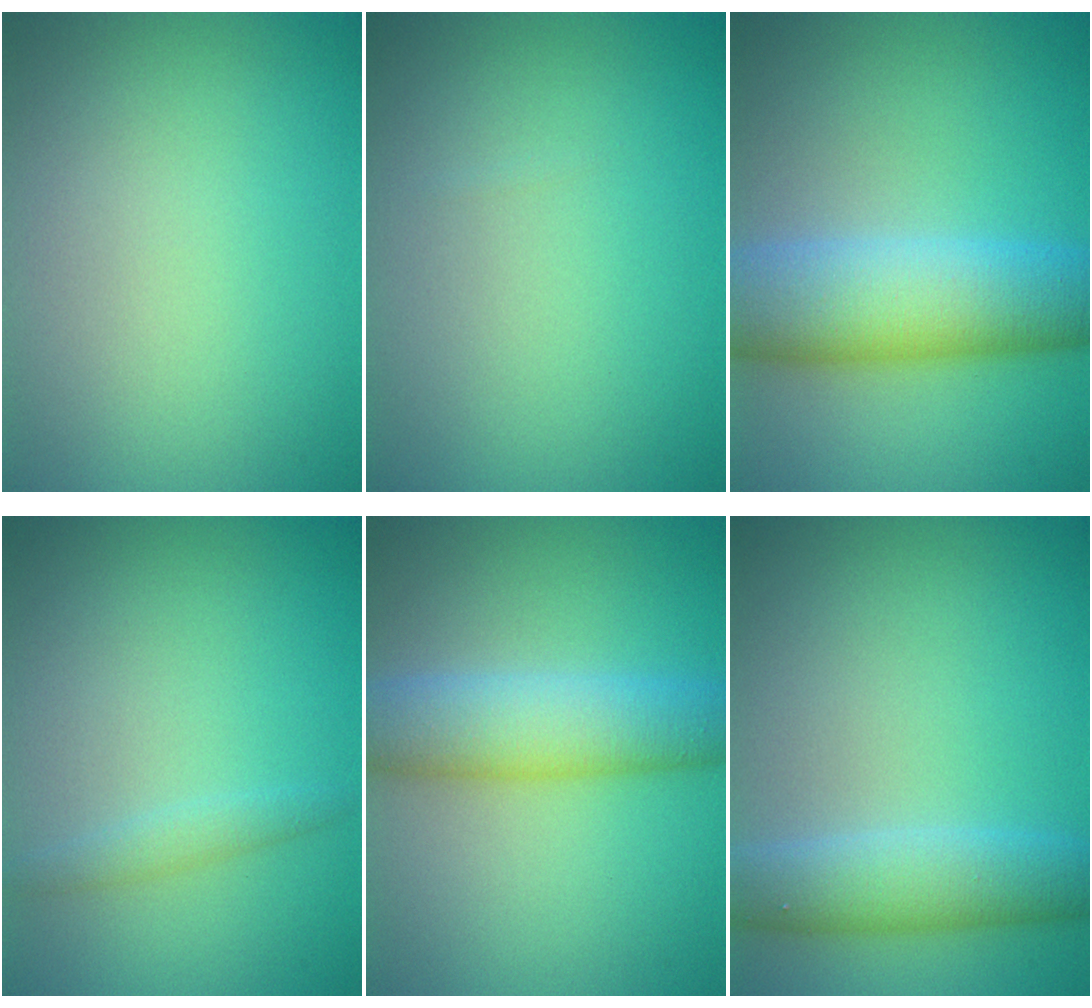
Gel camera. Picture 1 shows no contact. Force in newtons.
{"total": 0.0}
{"total": 9.0, "press": 9.0, "slide": 0.2}
{"total": 1.2, "press": 1.2, "slide": 0.1}
{"total": 5.9, "press": 5.9, "slide": 0.1}
{"total": 4.9, "press": 4.9, "slide": 0.1}